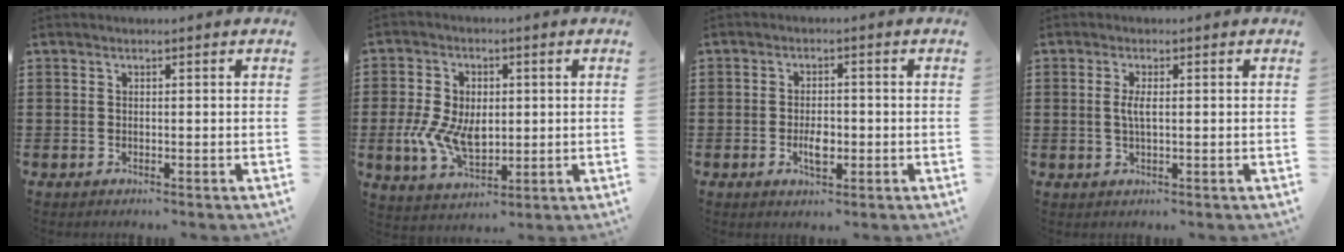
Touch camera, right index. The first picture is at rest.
{"total": 8.4, "force": [-0.6, 5.7, 6.2], "torque": [-0.143, 0.010, -0.010]}
{"total": 3.3, "force": [-0.8, 1.5, 2.8], "torque": [-0.058, 0.002, -0.016]}
{"total": 2.4, "force": [0.1, 0.5, 2.4], "torque": [-0.046, -0.003, 0.000]}